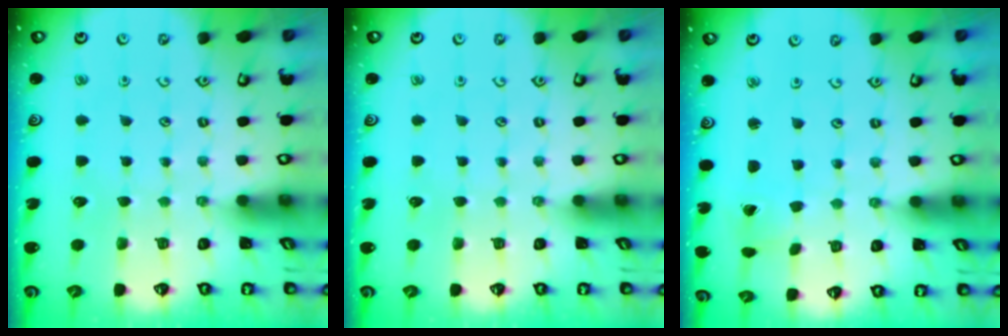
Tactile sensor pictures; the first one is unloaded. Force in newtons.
{"total": 0.0}
{"total": 1.0, "press": 1.0, "slide": 0.1}